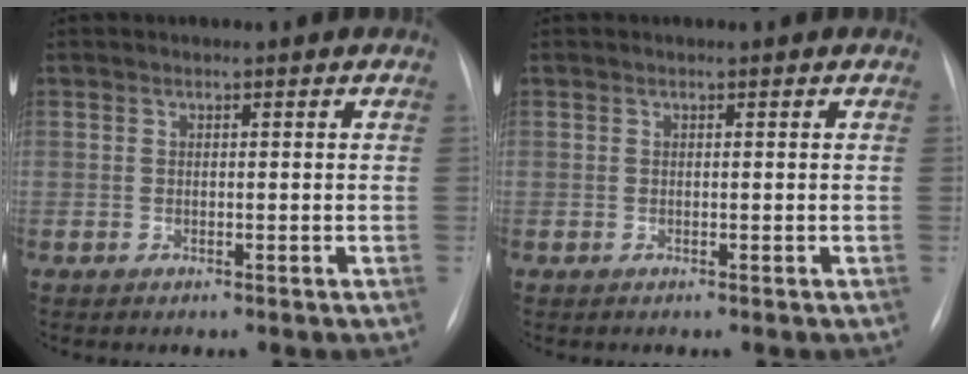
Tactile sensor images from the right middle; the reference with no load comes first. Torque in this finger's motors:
{"motor_torque": [-0.01, 0.00, 0.00, 0.00]}